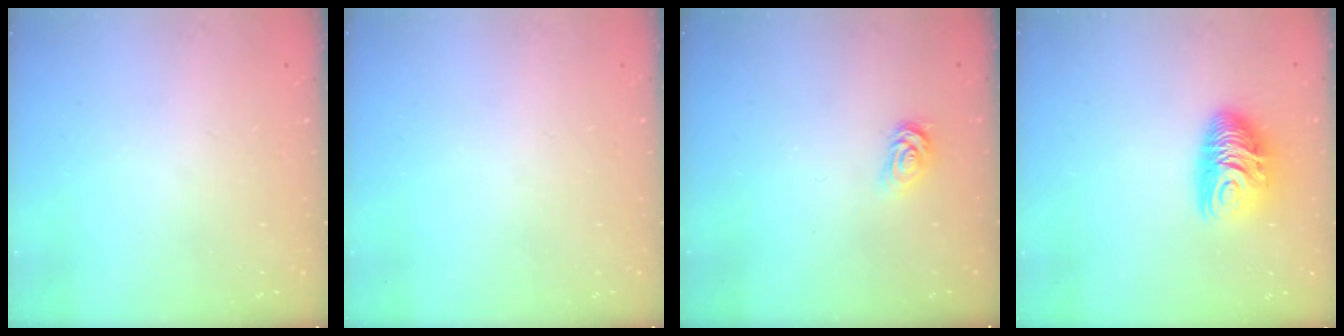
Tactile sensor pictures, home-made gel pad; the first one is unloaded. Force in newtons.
{"total": 0.0}
{"total": 2.6, "press": 2.6, "slide": 0.4}
{"total": 10.3, "press": 10.3, "slide": 0.3}